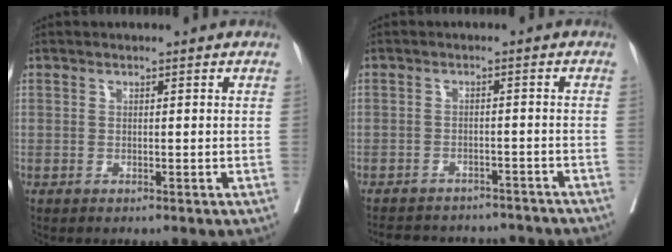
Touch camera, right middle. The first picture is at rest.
{"total": 14.0, "force": [-12.9, 4.0, 3.7], "torque": [-0.074, 0.010, -0.156]}